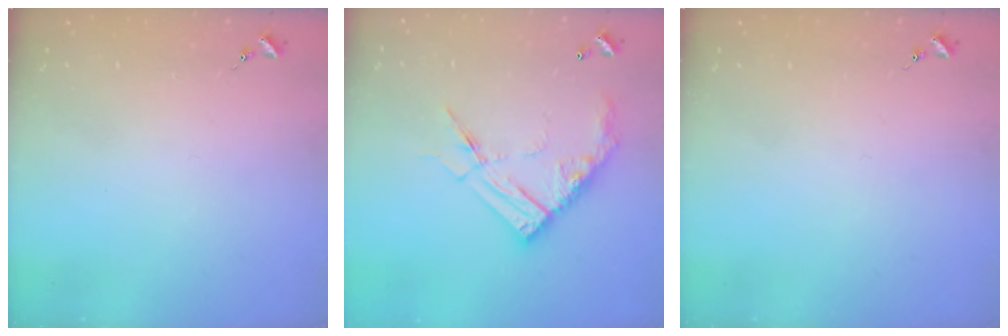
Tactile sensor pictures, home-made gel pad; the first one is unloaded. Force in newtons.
{"total": 15.8, "press": 15.7, "slide": 1.4}
{"total": 0.0}